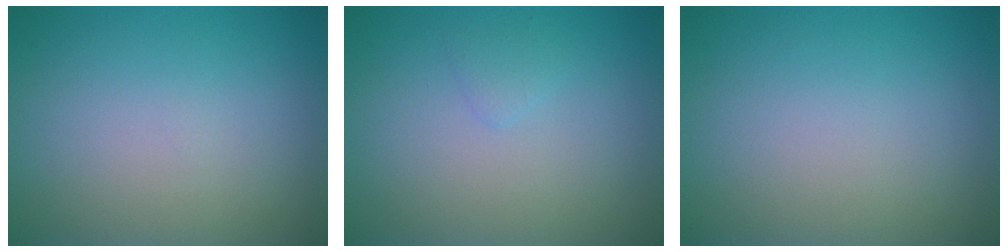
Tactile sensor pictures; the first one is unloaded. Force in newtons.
{"total": 0.8, "press": 0.8, "slide": 0.0}
{"total": 0.0}